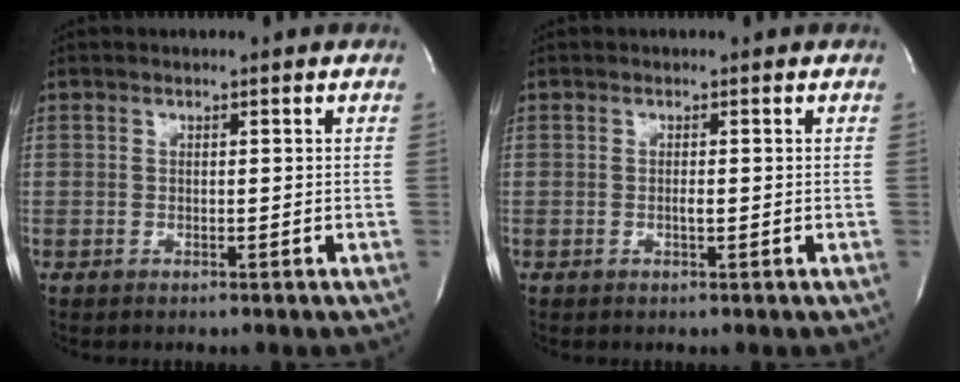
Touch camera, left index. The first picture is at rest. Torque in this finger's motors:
{"motor_torque": [0.20, 0.01, 0.04, 0.00]}